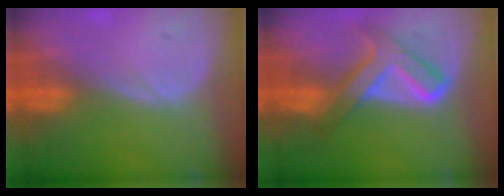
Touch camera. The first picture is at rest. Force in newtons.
{"total": 6.9, "press": 6.9, "slide": 0.4}